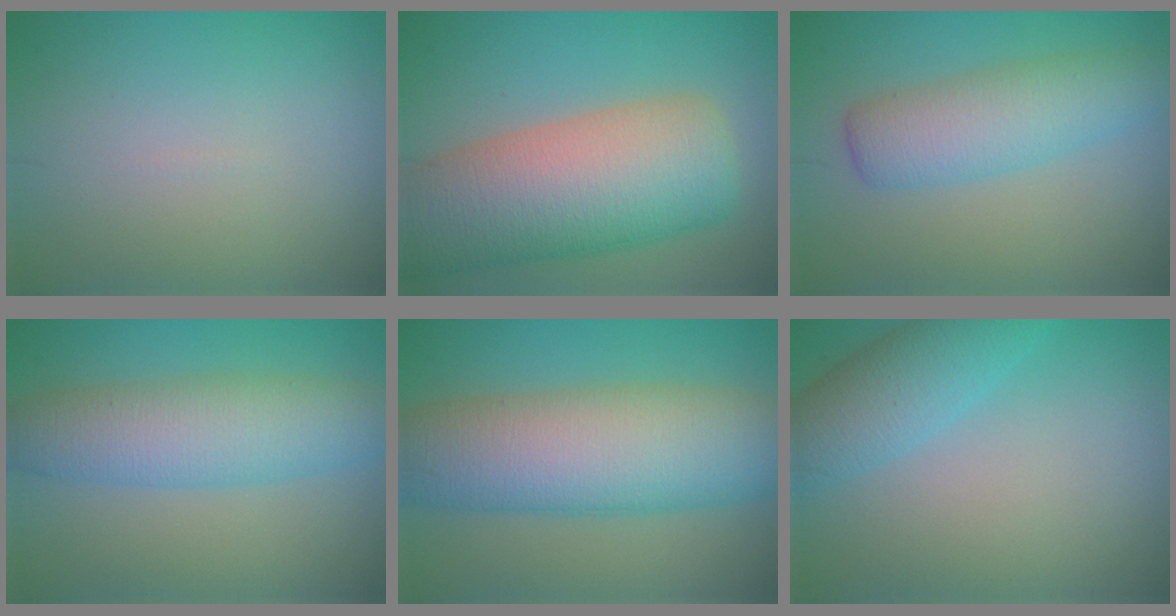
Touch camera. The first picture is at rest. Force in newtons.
{"total": 12.7, "press": 12.7, "slide": 1.0}
{"total": 4.9, "press": 4.9, "slide": 0.1}
{"total": 6.4, "press": 6.4, "slide": 0.1}
{"total": 11.2, "press": 11.2, "slide": 0.4}
{"total": 4.7, "press": 4.7, "slide": 0.2}